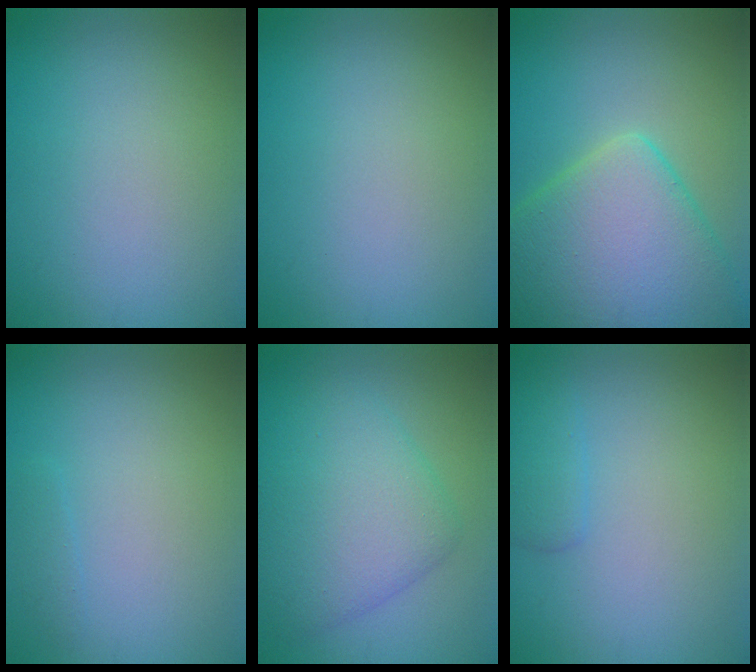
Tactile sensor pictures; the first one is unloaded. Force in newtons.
{"total": 0.0}
{"total": 10.6, "press": 10.6, "slide": 0.4}
{"total": 0.7, "press": 0.7, "slide": 0.0}
{"total": 6.5, "press": 6.5, "slide": 0.1}
{"total": 1.5, "press": 1.5, "slide": 0.1}